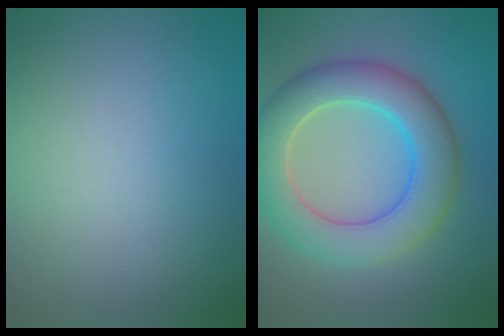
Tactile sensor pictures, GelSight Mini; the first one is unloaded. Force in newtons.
{"total": 7.7, "press": 7.7, "slide": 0.4}